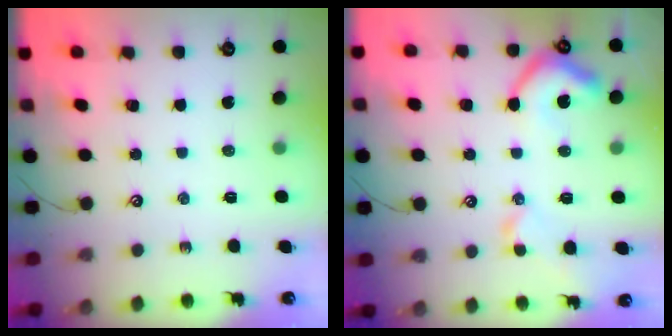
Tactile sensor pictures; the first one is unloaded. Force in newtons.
{"total": 9.3, "press": 9.2, "slide": 1.2}